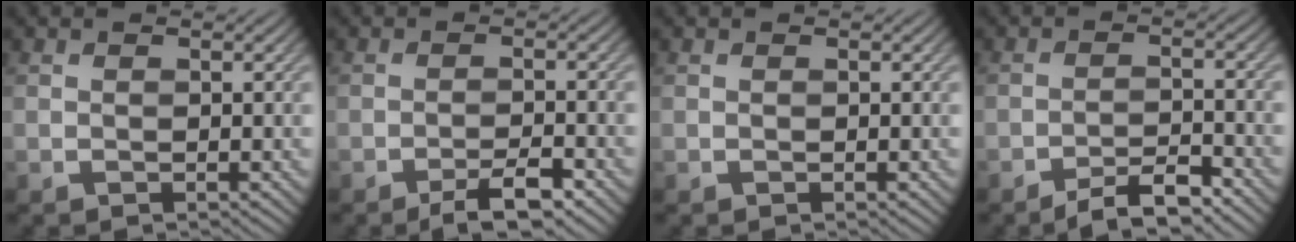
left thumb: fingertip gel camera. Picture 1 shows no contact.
{"total": 4.1, "force": [-2.8, 0.7, 2.9], "torque": [-0.048, 0.007, -0.047]}
{"total": 0.0}
{"total": 4.8, "force": [-3.8, 0.9, 2.7], "torque": [-0.044, 0.007, -0.066]}